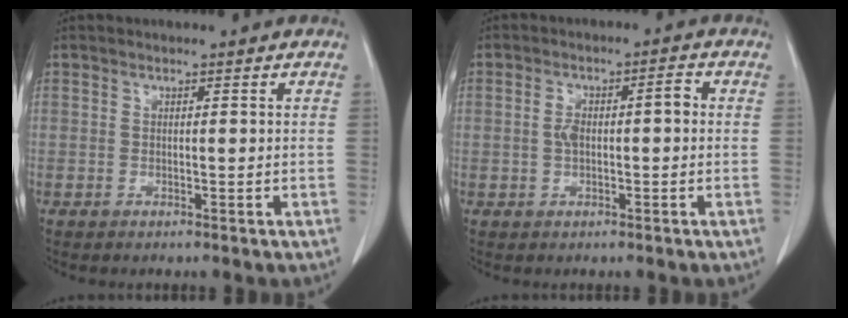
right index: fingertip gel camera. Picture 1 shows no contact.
{"total": 4.6, "force": [0.0, 1.7, 4.2], "torque": [-0.084, 0.023, 0.000]}